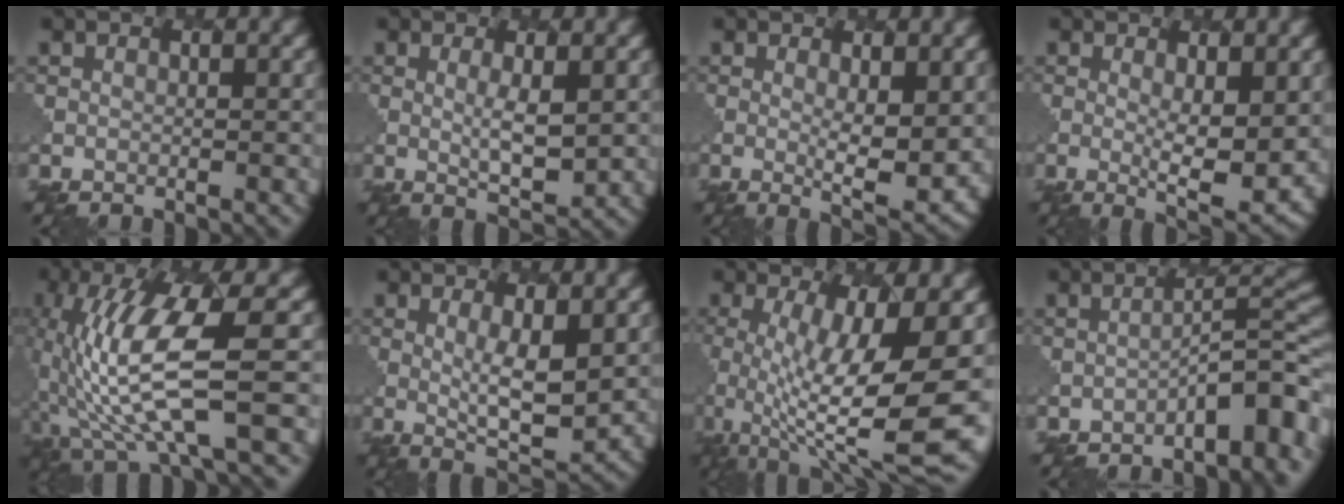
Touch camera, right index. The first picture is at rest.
{"total": 2.9, "force": [0.9, 0.7, 2.7], "torque": [-0.051, -0.009, 0.020]}
{"total": 4.7, "force": [0.7, 1.3, 4.5], "torque": [-0.075, -0.016, 0.017]}
{"total": 5.3, "force": [0.6, 1.4, 5.1], "torque": [-0.083, -0.018, 0.016]}
{"total": 10.1, "force": [-1.8, 2.5, 9.7], "torque": [-0.200, -0.003, -0.032]}
{"total": 4.6, "force": [1.0, 1.3, 4.3], "torque": [-0.077, -0.012, 0.022]}
{"total": 12.2, "force": [-1.1, 3.5, 11.6], "torque": [-0.188, -0.024, -0.009]}
{"total": 6.5, "force": [-3.6, 2.0, 5.0], "torque": [-0.057, 0.016, -0.054]}